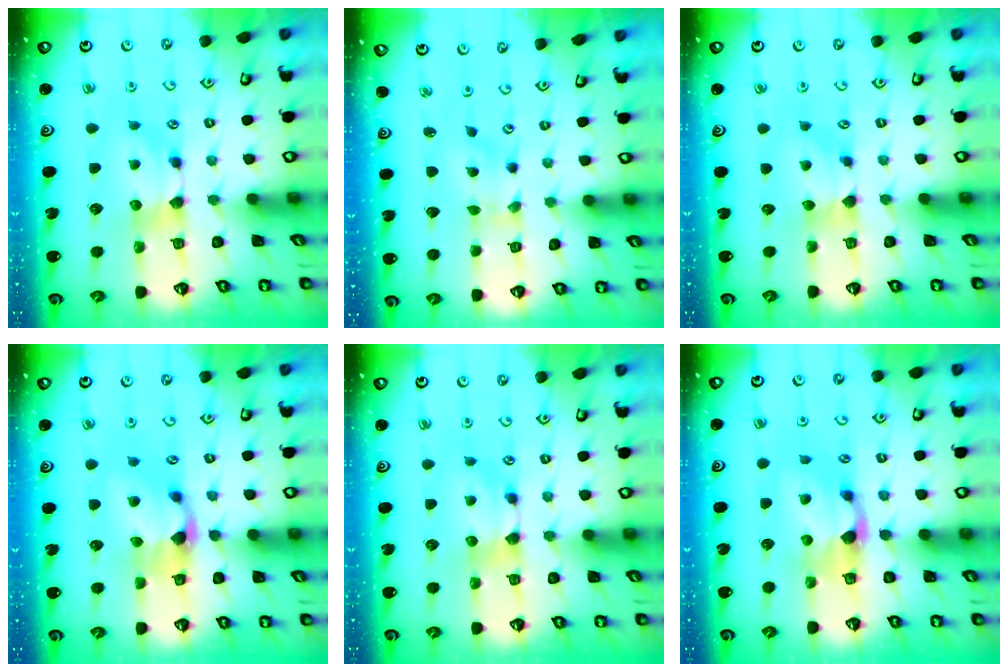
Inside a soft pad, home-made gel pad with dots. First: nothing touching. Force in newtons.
{"total": 2.9, "press": 2.8, "slide": 1.0}
{"total": 0.9, "press": 0.6, "slide": 0.6}
{"total": 2.8, "press": 2.2, "slide": 1.7}
{"total": 0.0}
{"total": 1.9, "press": 1.4, "slide": 1.3}